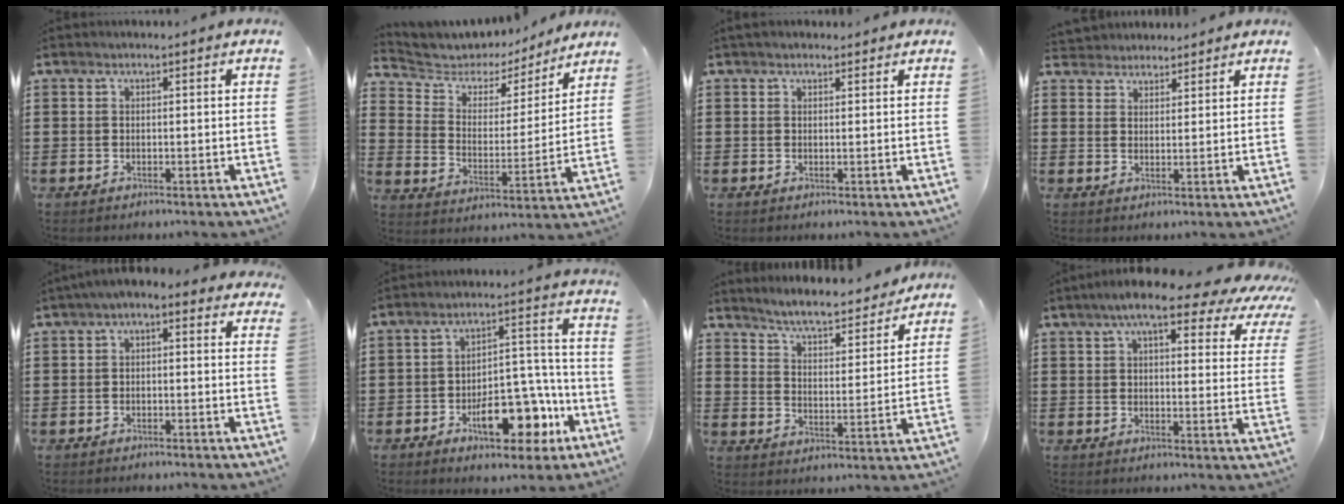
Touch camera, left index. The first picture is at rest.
{"total": 4.4, "force": [3.6, 2.5, 0.7], "torque": [-0.043, -0.027, 0.056]}
{"total": 1.4, "force": [1.1, 0.8, 0.3], "torque": [-0.009, 0.006, 0.023]}
{"total": 3.1, "force": [2.7, 1.3, -0.5], "torque": [-0.003, 0.000, 0.052]}
{"total": 1.8, "force": [-0.5, 0.9, 1.6], "torque": [-0.037, 0.004, -0.016]}
{"total": 12.1, "force": [-5.4, 6.1, 8.9], "torque": [-0.117, 0.017, -0.087]}
{"total": 5.5, "force": [5.4, -0.1, 1.4], "torque": [-0.053, -0.037, 0.089]}
{"total": 9.3, "force": [6.7, 2.5, 5.9], "torque": [-0.102, -0.022, 0.112]}